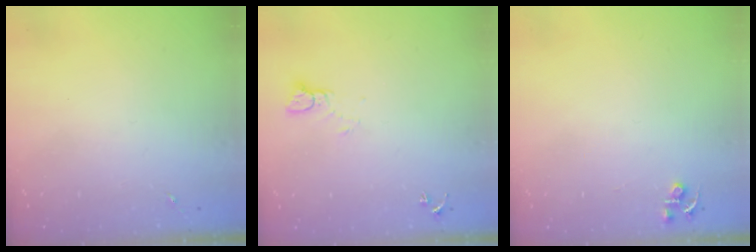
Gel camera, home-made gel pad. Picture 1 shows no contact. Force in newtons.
{"total": 3.1, "press": 3.1, "slide": 0.2}
{"total": 4.5, "press": 4.4, "slide": 0.5}